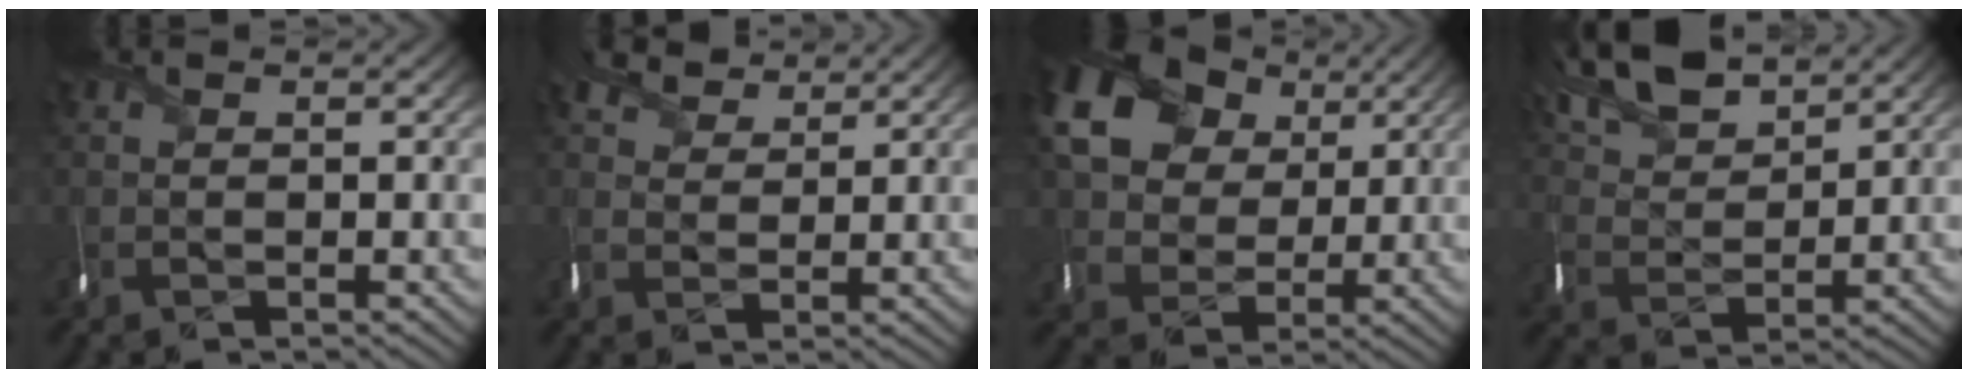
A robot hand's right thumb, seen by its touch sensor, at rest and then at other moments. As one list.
[{"total": 3.1, "force": [2.9, 1.2, -0.2], "torque": [-0.011, 0.007, 0.050]}, {"total": 14.1, "force": [6.0, 10.6, 7.1], "torque": [-0.187, 0.047, 0.108]}, {"total": 8.1, "force": [6.4, 3.0, 3.8], "torque": [-0.107, 0.018, 0.122]}]